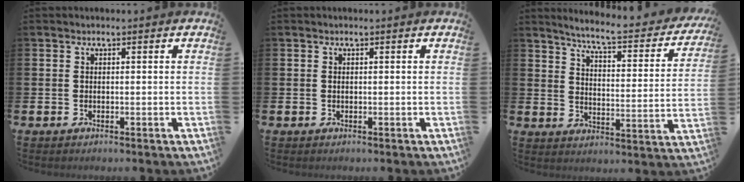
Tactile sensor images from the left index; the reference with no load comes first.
{"total": 0.0}
{"total": 6.1, "force": [5.5, 0.3, 2.5], "torque": [-0.067, -0.046, 0.085]}